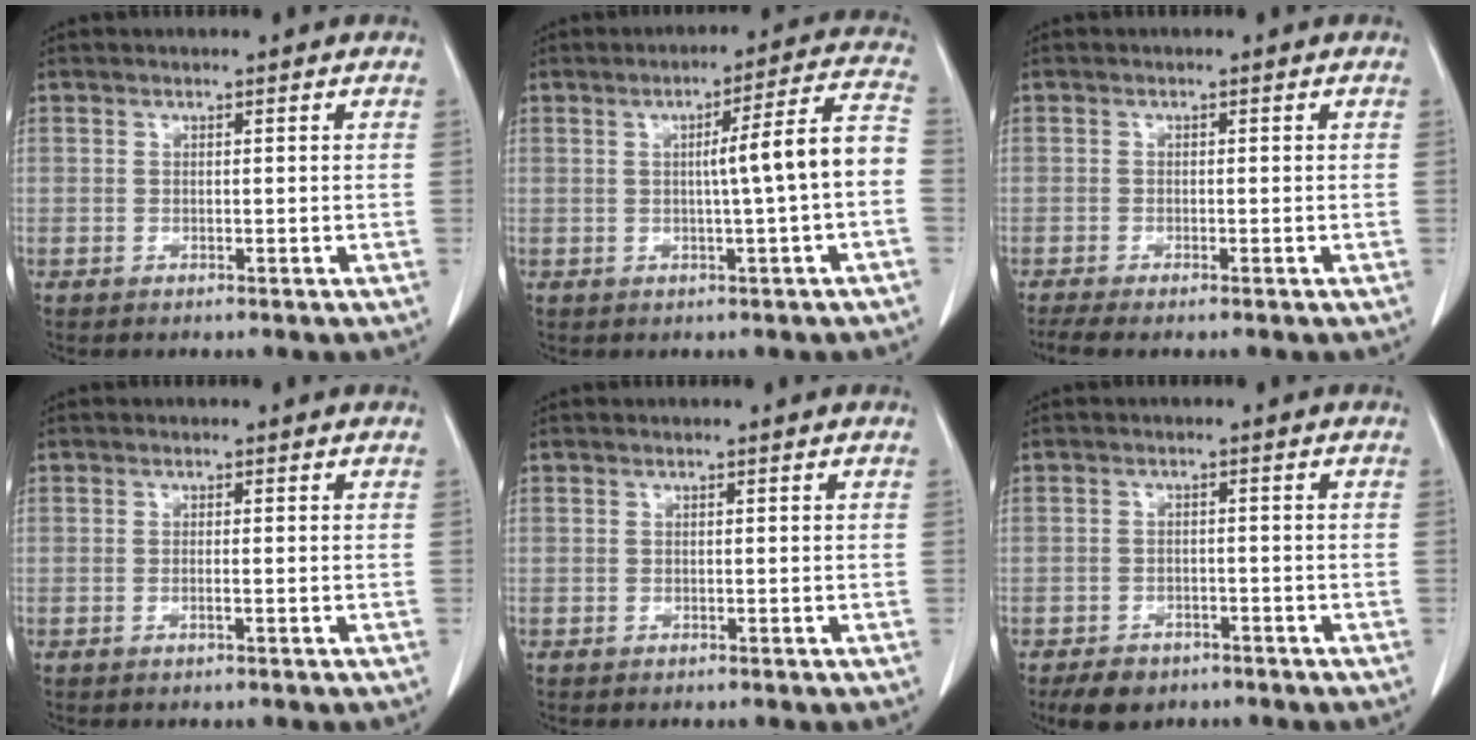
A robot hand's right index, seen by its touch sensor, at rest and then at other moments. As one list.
[{"total": 8.9, "force": [-0.7, -0.5, 8.9], "torque": [-0.123, 0.021, -0.012]}, {"total": 3.2, "force": [-2.5, 0.3, 1.9], "torque": [-0.035, -0.010, -0.042]}, {"total": 0.7, "force": [-0.3, -0.1, 0.6], "torque": [-0.013, 0.001, -0.004]}, {"total": 0.0}, {"total": 5.1, "force": [-4.0, 2.6, 1.7], "torque": [-0.026, 0.000, -0.062]}]